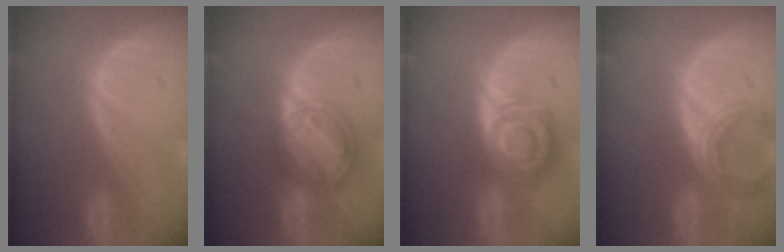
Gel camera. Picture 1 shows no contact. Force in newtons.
{"total": 8.2, "press": 7.0, "slide": 4.2}
{"total": 8.6, "press": 7.4, "slide": 4.4}
{"total": 5.9, "press": 5.5, "slide": 2.2}